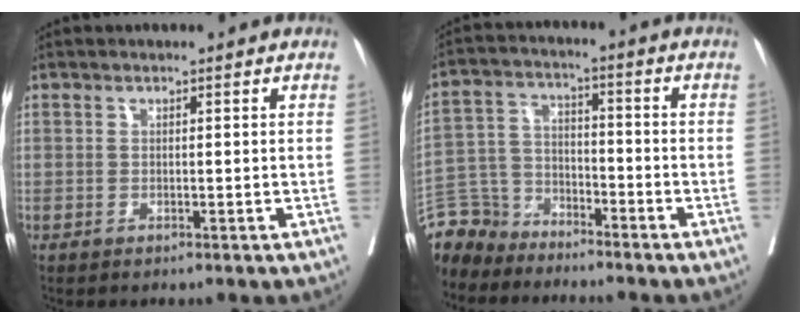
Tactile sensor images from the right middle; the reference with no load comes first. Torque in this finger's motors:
{"motor_torque": [0.37, -0.32, 0.14, 0.00]}